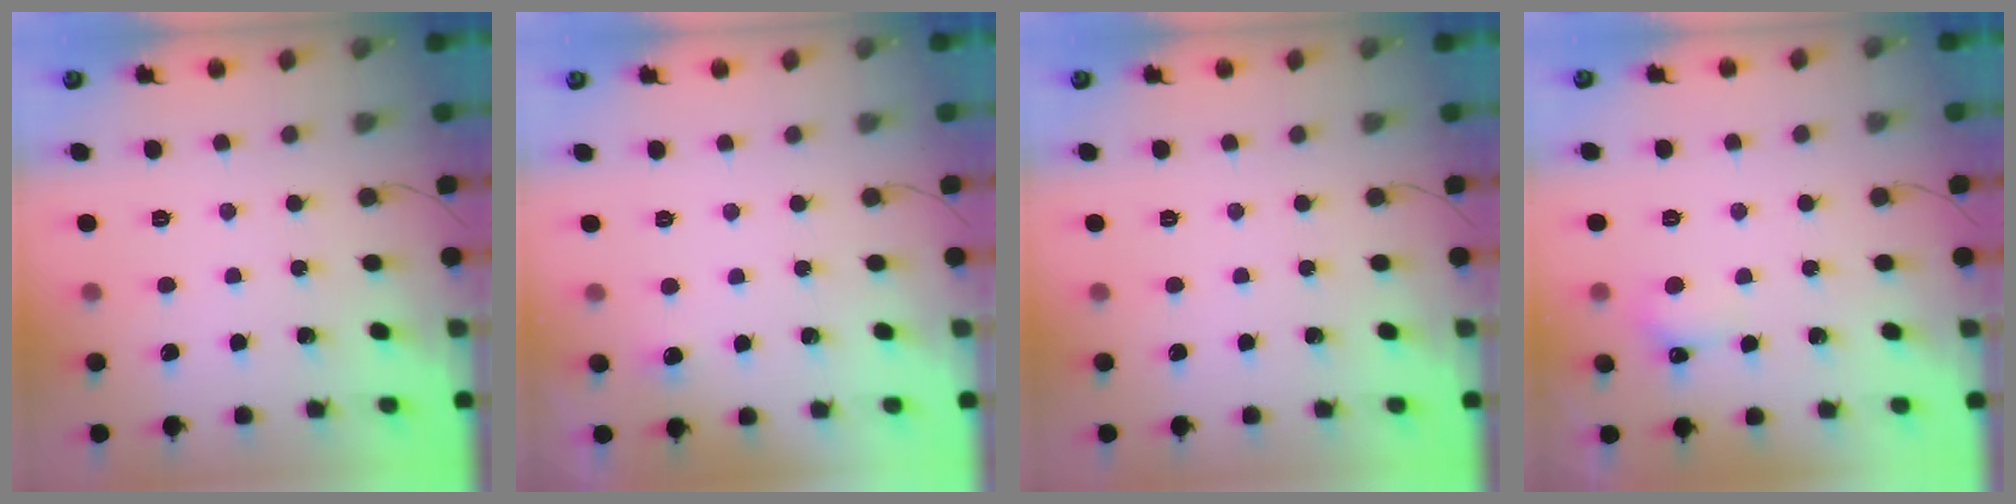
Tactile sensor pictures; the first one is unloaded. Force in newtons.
{"total": 11.7, "press": 3.4, "slide": 11.2}
{"total": 0.0}
{"total": 4.6, "press": 4.4, "slide": 1.3}